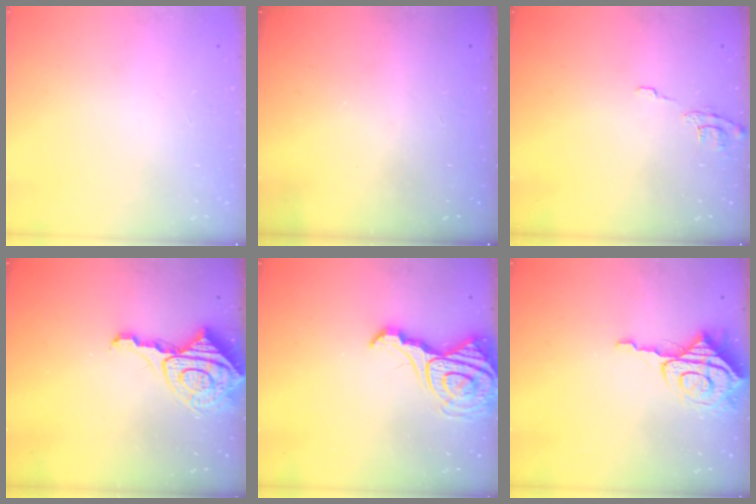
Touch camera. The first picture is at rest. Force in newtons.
{"total": 0.0}
{"total": 5.8, "press": 5.8, "slide": 0.5}
{"total": 11.0, "press": 10.9, "slide": 1.0}
{"total": 13.7, "press": 13.7, "slide": 1.3}
{"total": 10.0, "press": 9.9, "slide": 0.9}